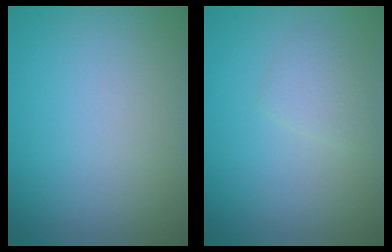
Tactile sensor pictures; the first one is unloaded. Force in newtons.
{"total": 1.5, "press": 1.5, "slide": 0.2}